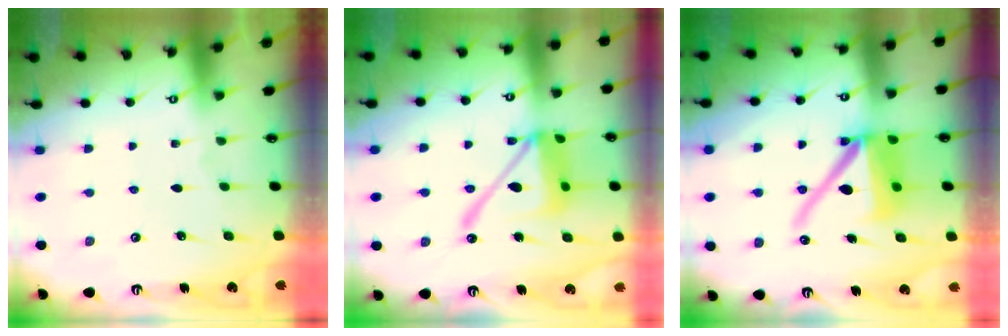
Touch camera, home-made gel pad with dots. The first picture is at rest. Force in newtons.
{"total": 15.7, "press": 15.6, "slide": 1.7}
{"total": 13.3, "press": 13.2, "slide": 1.9}